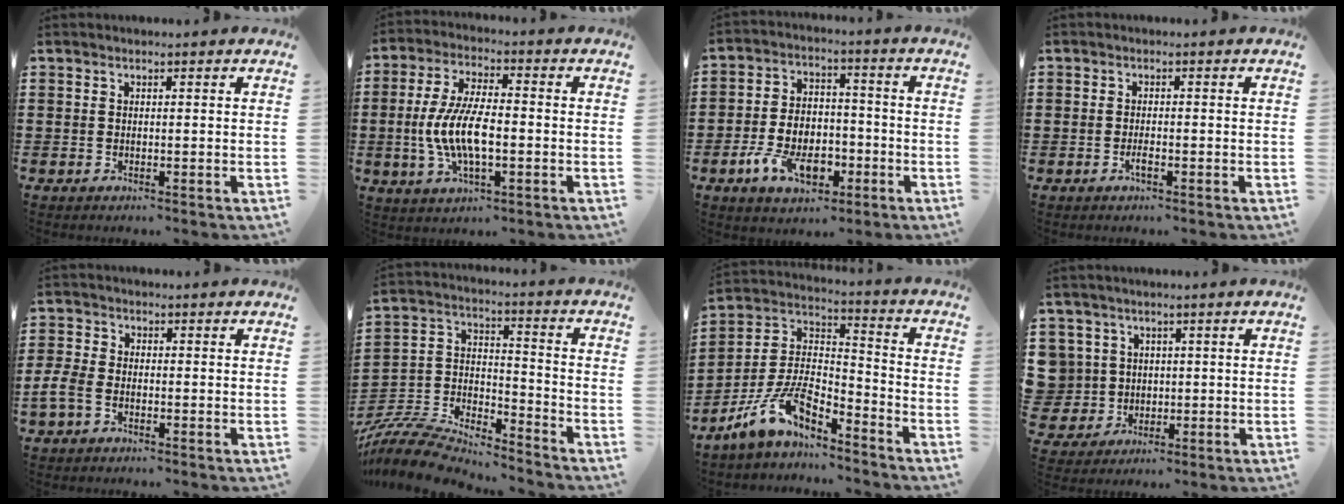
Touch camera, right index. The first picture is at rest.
{"total": 9.6, "force": [-1.5, 3.7, 8.7], "torque": [-0.190, -0.006, -0.032]}
{"total": 8.6, "force": [-3.7, 5.5, 5.6], "torque": [-0.124, 0.010, -0.068]}
{"total": 1.5, "force": [-0.7, 0.4, 1.2], "torque": [-0.032, -0.005, -0.014]}
{"total": 3.4, "force": [-1.8, 1.8, 2.2], "torque": [-0.059, -0.001, -0.040]}
{"total": 7.9, "force": [-7.5, 1.7, 1.6], "torque": [-0.049, 0.002, -0.153]}
{"total": 9.9, "force": [-7.3, 3.8, 5.5], "torque": [-0.132, 0.002, -0.149]}
{"total": 5.3, "force": [1.1, 5.2, 0.3], "torque": [-0.041, 0.013, 0.021]}